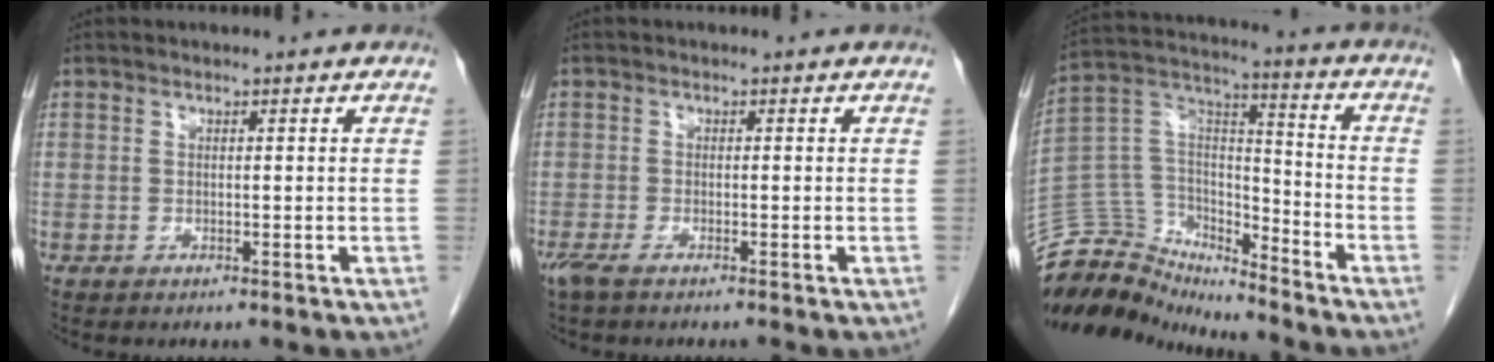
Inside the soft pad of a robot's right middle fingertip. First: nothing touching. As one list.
[{"total": 2.5, "force": [-1.9, 0.3, 1.7], "torque": [-0.032, -0.007, -0.037]}, {"total": 13.8, "force": [-13.4, 3.2, 0.3], "torque": [-0.009, 0.080, -0.248]}]